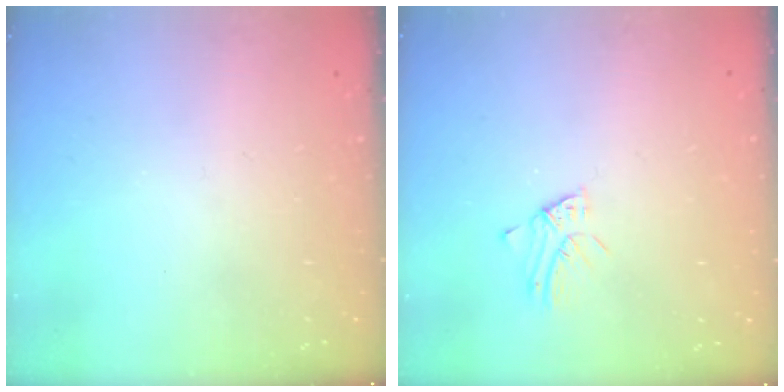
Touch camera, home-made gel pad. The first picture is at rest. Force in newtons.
{"total": 2.1, "press": 2.1, "slide": 0.1}